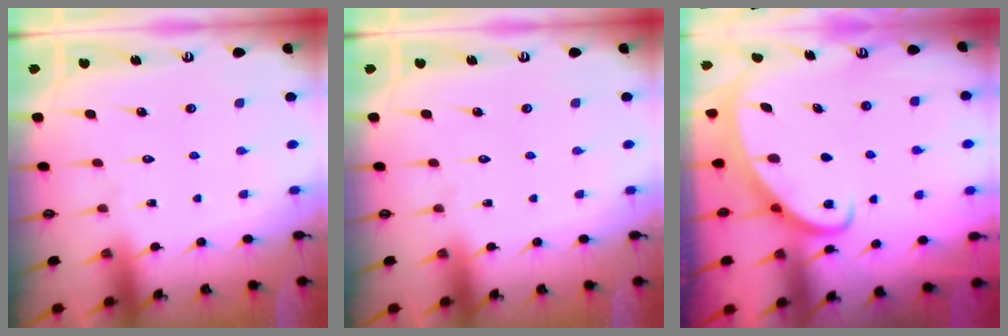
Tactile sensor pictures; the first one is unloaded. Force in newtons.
{"total": 0.0}
{"total": 2.4, "press": 2.4, "slide": 0.4}